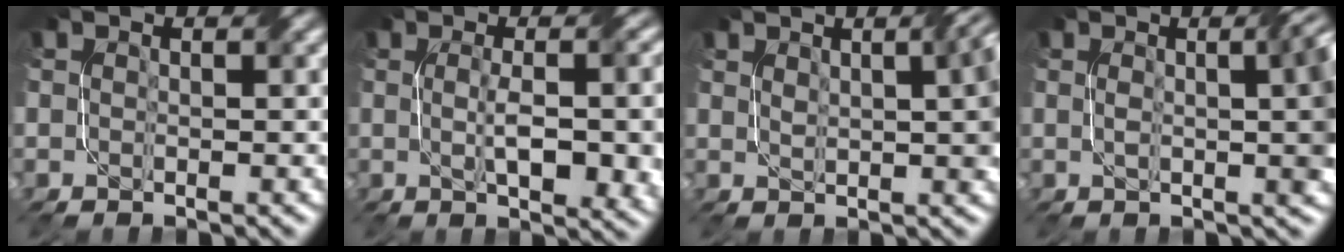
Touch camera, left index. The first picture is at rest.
{"total": 7.7, "force": [-0.6, 2.4, 7.3], "torque": [-0.099, -0.004, -0.003]}
{"total": 4.6, "force": [1.7, 1.3, 4.1], "torque": [-0.048, 0.012, 0.022]}
{"total": 6.3, "force": [0.7, 2.1, 6.0], "torque": [-0.054, 0.016, 0.004]}